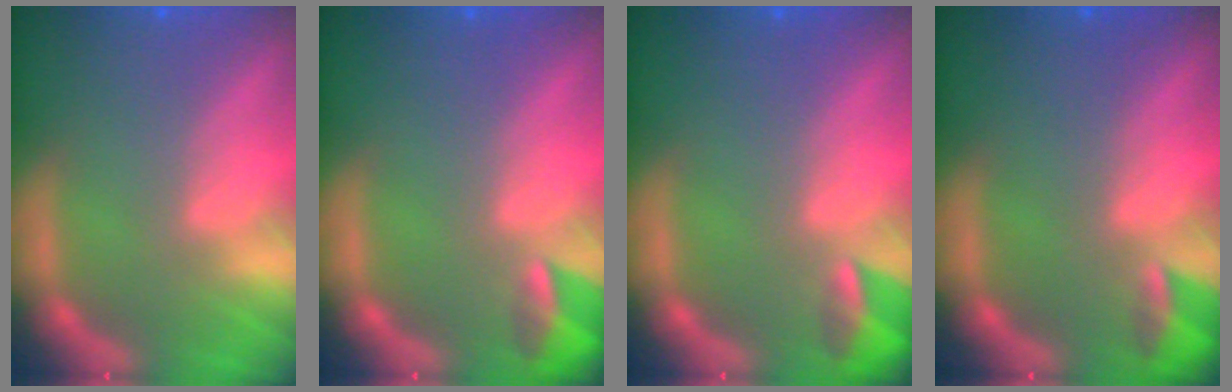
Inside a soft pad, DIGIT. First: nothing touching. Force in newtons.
{"total": 2.9}
{"total": 2.9}
{"total": 2.4}